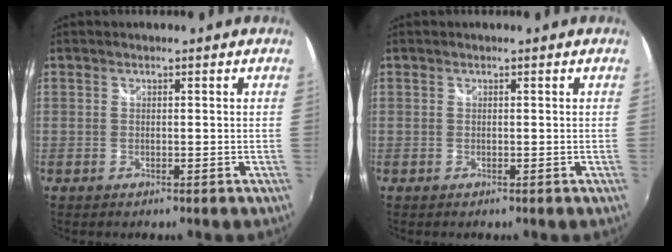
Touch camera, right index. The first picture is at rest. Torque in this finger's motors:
{"motor_torque": [0.14, 0.12, -0.06, -0.01]}